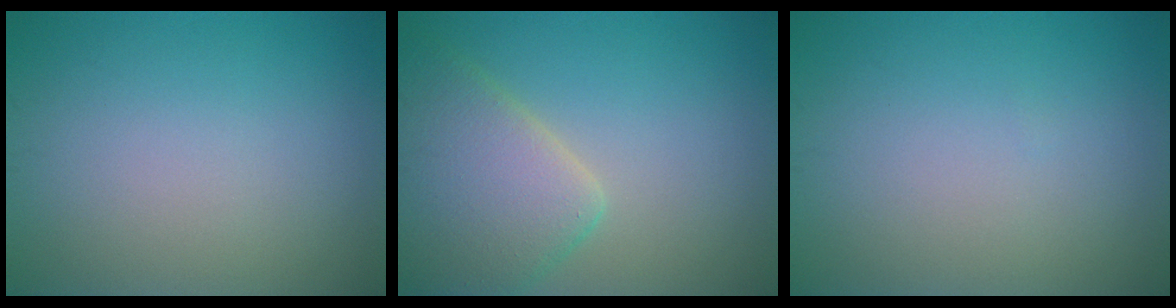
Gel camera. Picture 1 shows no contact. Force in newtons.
{"total": 6.5, "press": 6.5, "slide": 0.6}
{"total": 0.0}